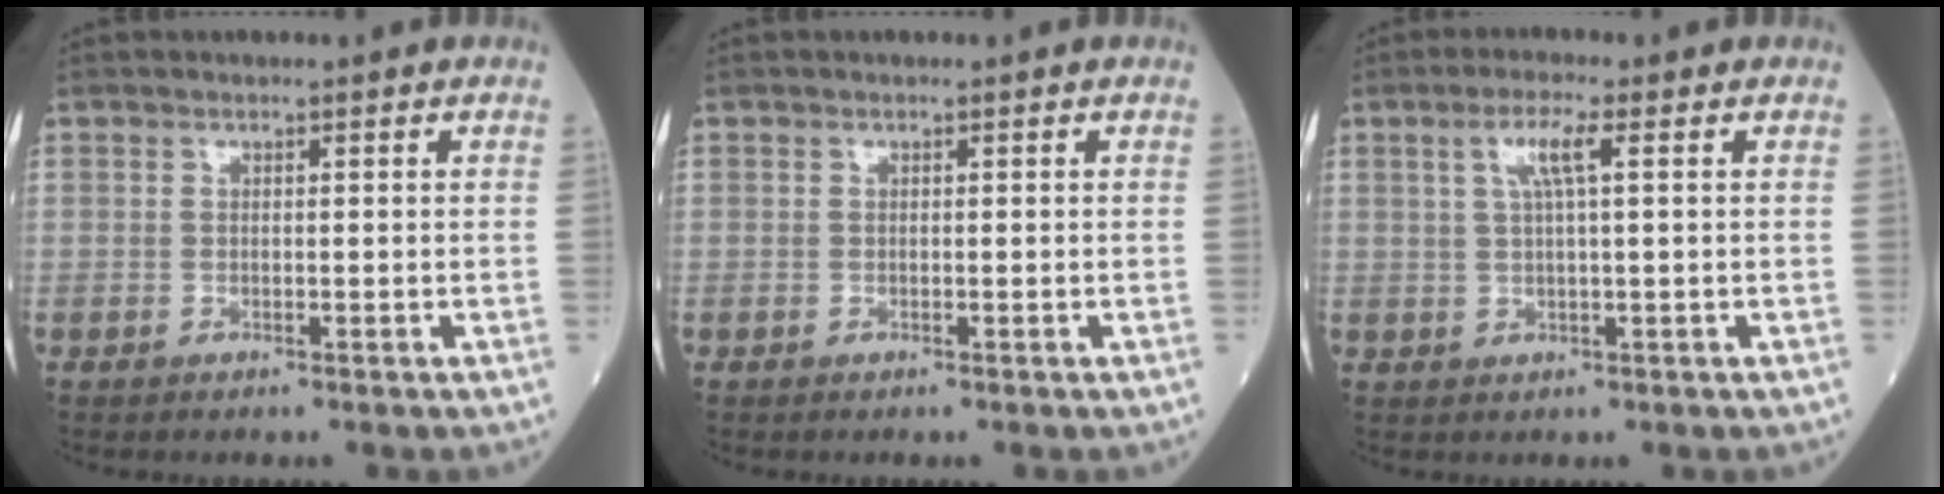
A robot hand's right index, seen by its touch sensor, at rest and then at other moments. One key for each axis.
{"total": 0.0}
{"total": 4.2, "fx": 1.4, "fy": 0.1, "fz": 3.9, "tx": -0.080, "ty": 0.008, "tz": 0.028}